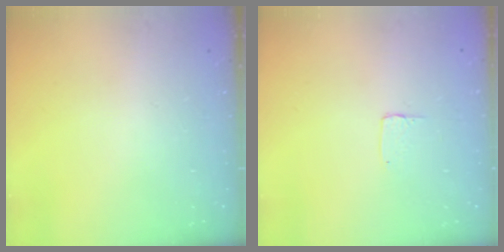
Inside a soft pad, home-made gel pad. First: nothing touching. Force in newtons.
{"total": 3.7, "press": 3.6, "slide": 0.3}